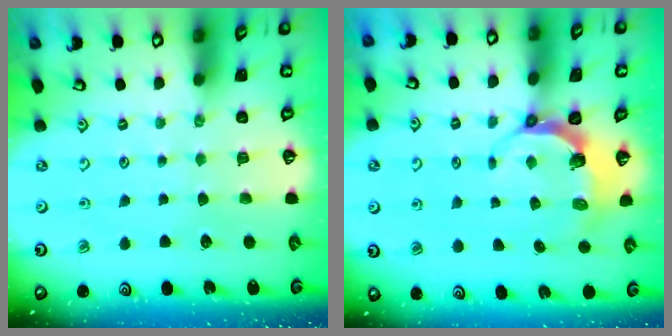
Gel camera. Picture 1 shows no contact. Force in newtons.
{"total": 5.8, "press": 4.8, "slide": 3.4}